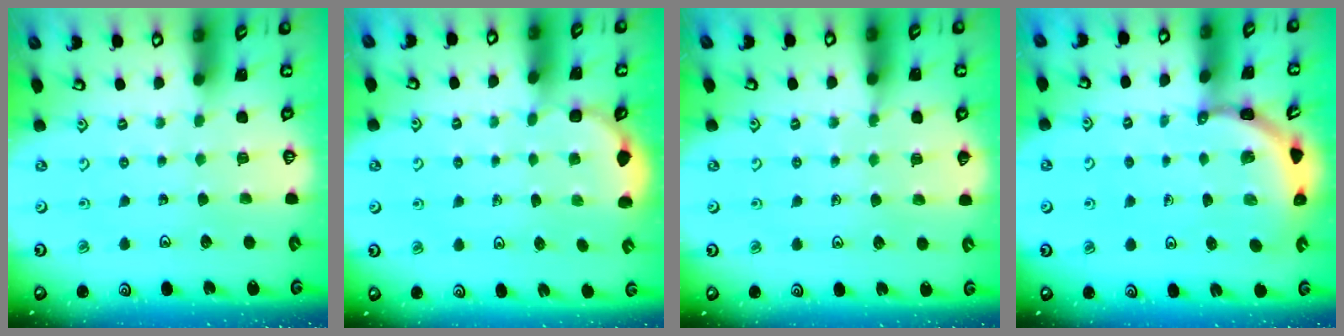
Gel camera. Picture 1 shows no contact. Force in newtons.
{"total": 2.5, "press": 2.2, "slide": 1.2}
{"total": 5.9, "press": 5.8, "slide": 1.1}
{"total": 3.6, "press": 3.6, "slide": 0.2}